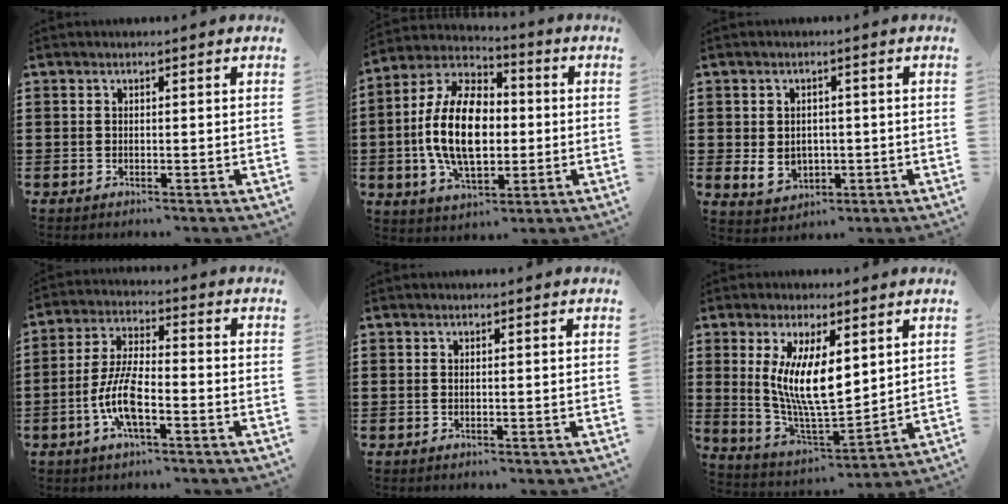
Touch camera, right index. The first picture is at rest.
{"total": 14.2, "force": [-0.9, 8.3, 11.5], "torque": [-0.259, 0.001, -0.023]}
{"total": 3.8, "force": [-0.4, 3.2, 2.0], "torque": [-0.043, 0.002, -0.012]}
{"total": 8.2, "force": [-3.0, 2.8, 7.1], "torque": [-0.165, -0.009, -0.063]}
{"total": 0.0}
{"total": 10.2, "force": [2.7, 3.7, 9.1], "torque": [-0.190, -0.007, 0.048]}